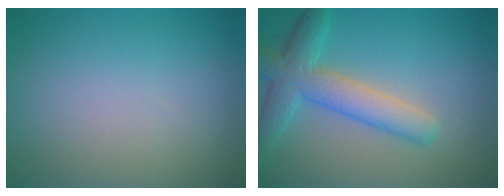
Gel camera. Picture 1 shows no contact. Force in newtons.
{"total": 5.2, "press": 5.2, "slide": 0.2}